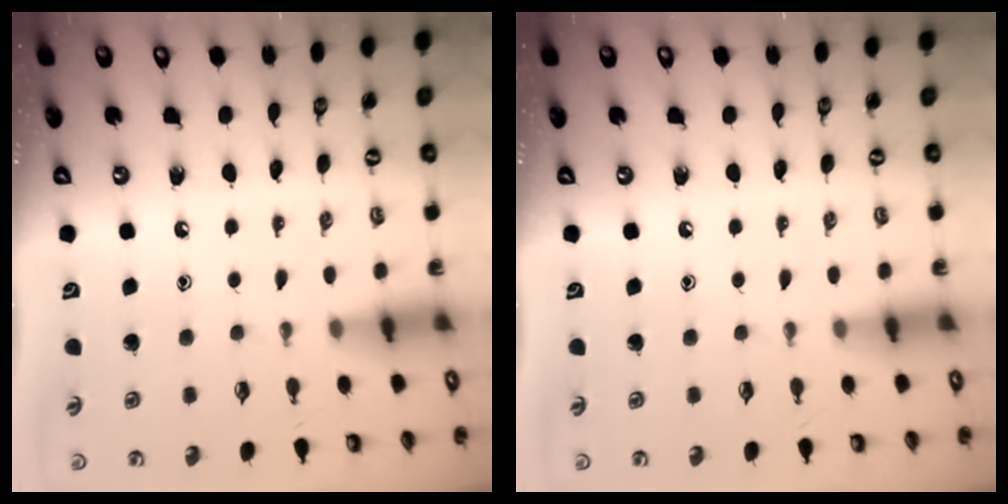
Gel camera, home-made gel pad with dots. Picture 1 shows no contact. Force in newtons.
{"total": 0.0}